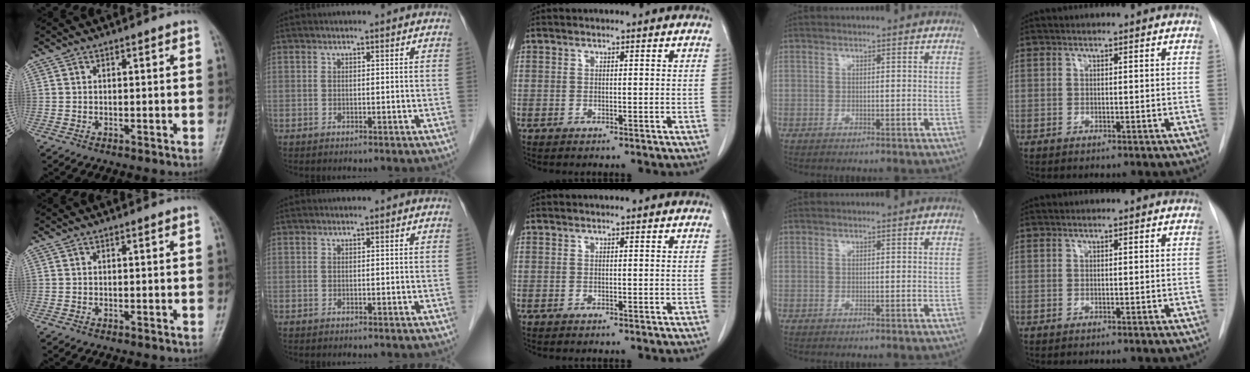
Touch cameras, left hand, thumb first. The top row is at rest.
{}